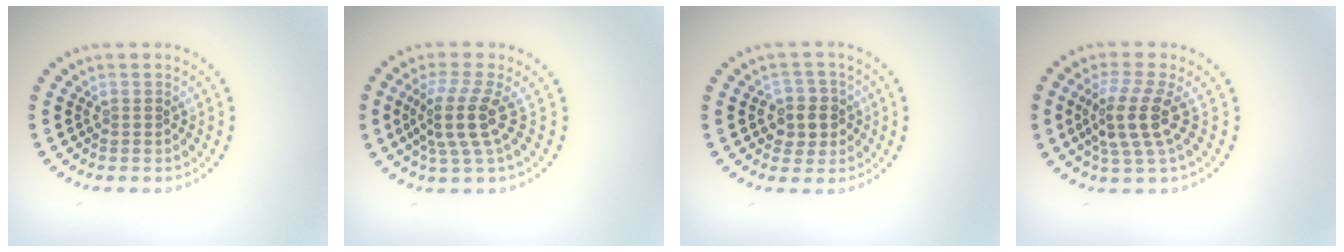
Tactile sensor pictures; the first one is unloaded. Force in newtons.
{"total": 3.9, "press": 2.8, "slide": 2.7}
{"total": 2.9, "press": 2.7, "slide": 0.9}
{"total": 4.0, "press": 3.3, "slide": 2.3}